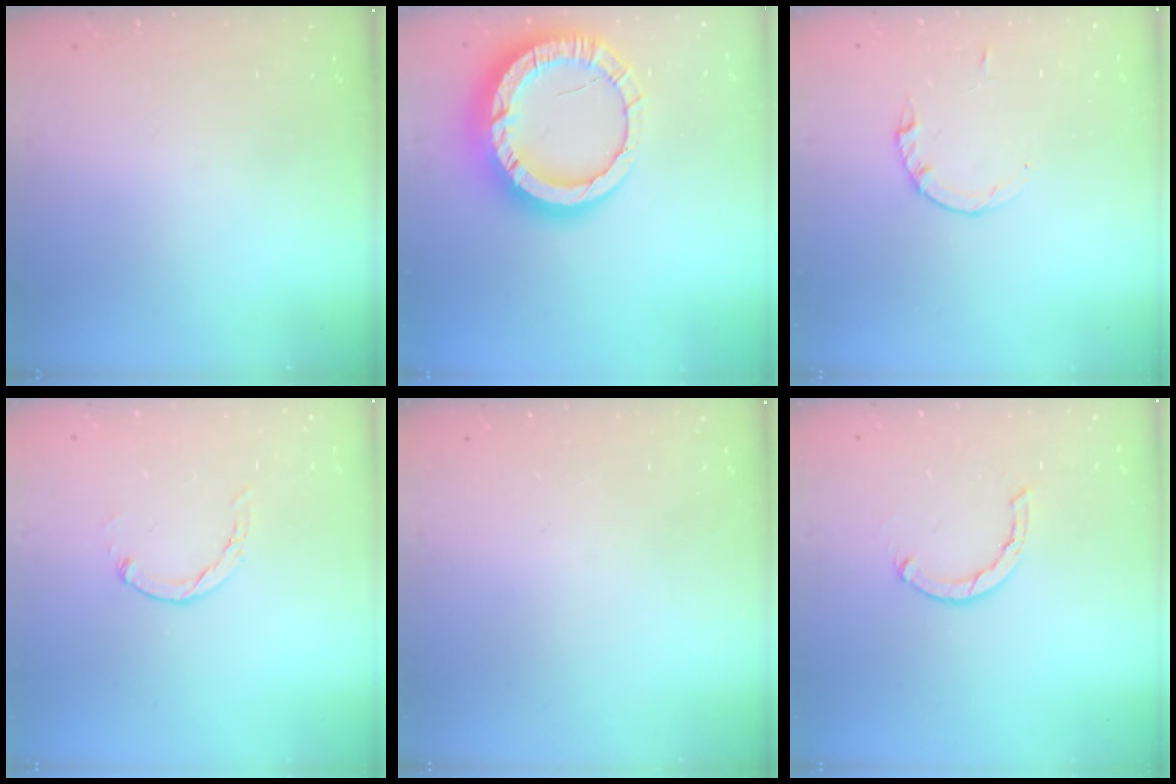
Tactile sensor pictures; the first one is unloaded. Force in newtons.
{"total": 19.3, "press": 19.2, "slide": 1.9}
{"total": 2.2, "press": 2.1, "slide": 0.3}
{"total": 0.0}
{"total": 0.0}
{"total": 2.1, "press": 2.1, "slide": 0.2}